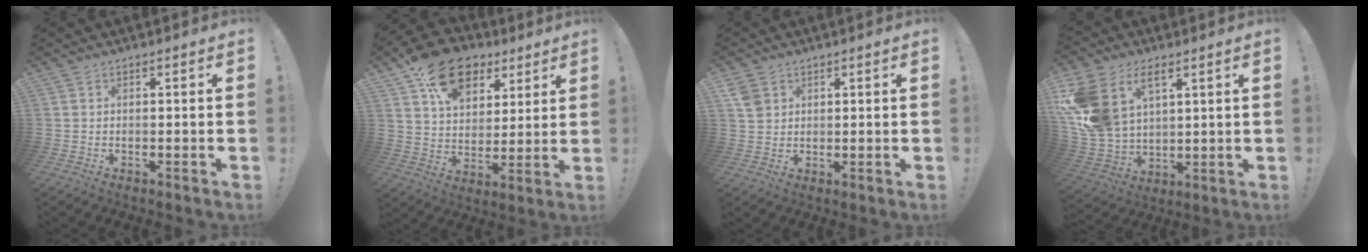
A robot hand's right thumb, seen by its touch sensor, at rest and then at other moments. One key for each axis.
{"total": 17.6, "fx": 10.4, "fy": 11.4, "fz": 8.4, "tx": -0.119, "ty": -0.063, "tz": 0.188}
{"total": 4.1, "fx": 2.1, "fy": 3.1, "fz": 1.8, "tx": -0.027, "ty": -0.002, "tz": 0.042}
{"total": 15.9, "fx": 7.2, "fy": 11.1, "fz": 8.8, "tx": -0.187, "ty": -0.038, "tz": 0.142}